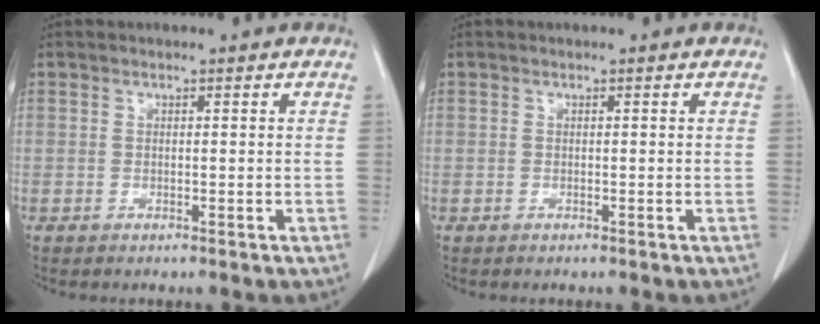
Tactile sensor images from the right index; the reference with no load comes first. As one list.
[{"total": 0.0}]